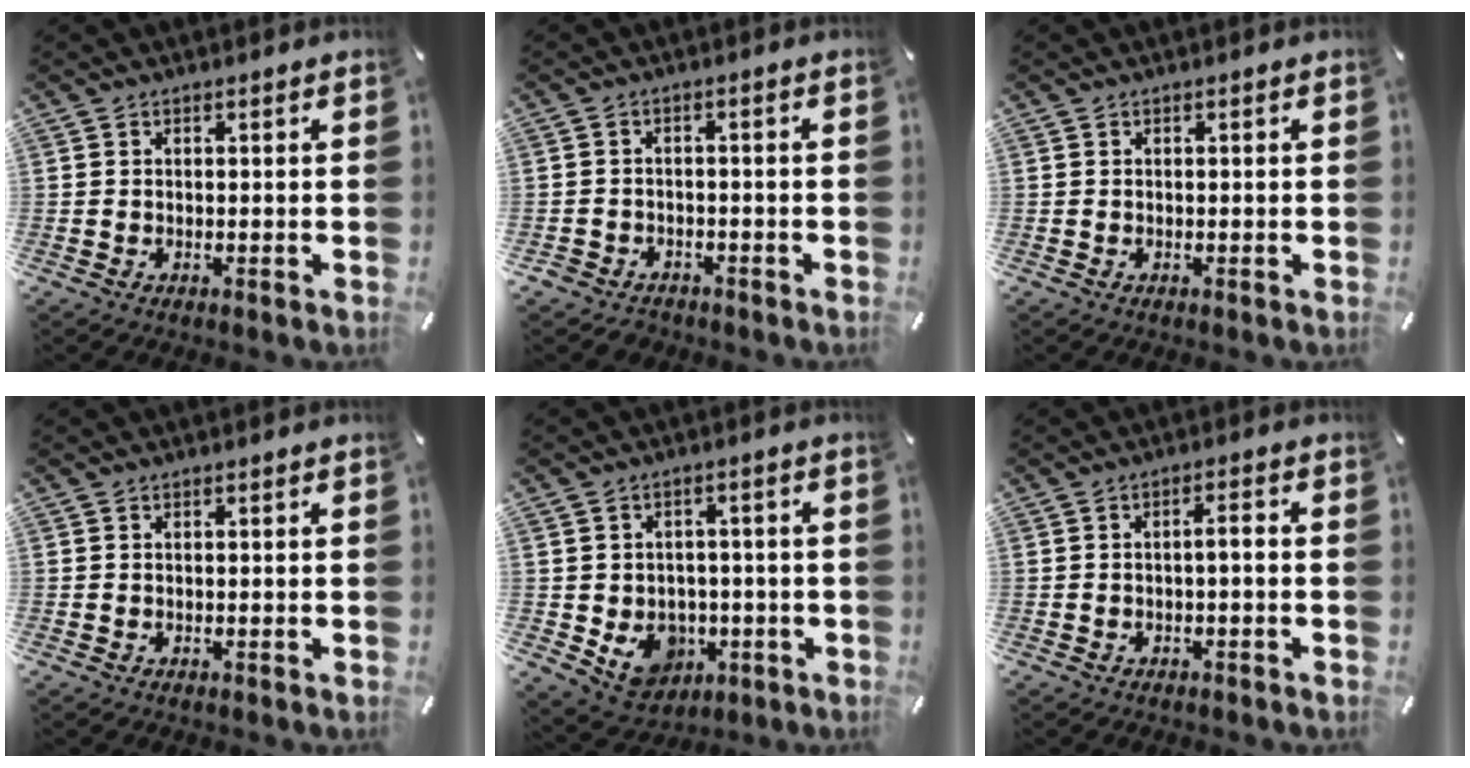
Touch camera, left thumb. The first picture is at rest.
{"total": 2.9, "force": [-2.2, 1.8, 0.5], "torque": [-0.016, 0.009, -0.047]}
{"total": 0.0}
{"total": 0.0}
{"total": 8.7, "force": [-2.3, 7.6, 3.7], "torque": [-0.054, 0.005, -0.037]}
{"total": 2.6, "force": [-1.0, 0.7, 2.3], "torque": [-0.041, 0.008, -0.021]}